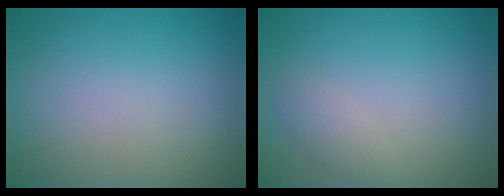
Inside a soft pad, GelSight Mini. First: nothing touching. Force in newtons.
{"total": 1.1, "press": 1.1, "slide": 0.1}